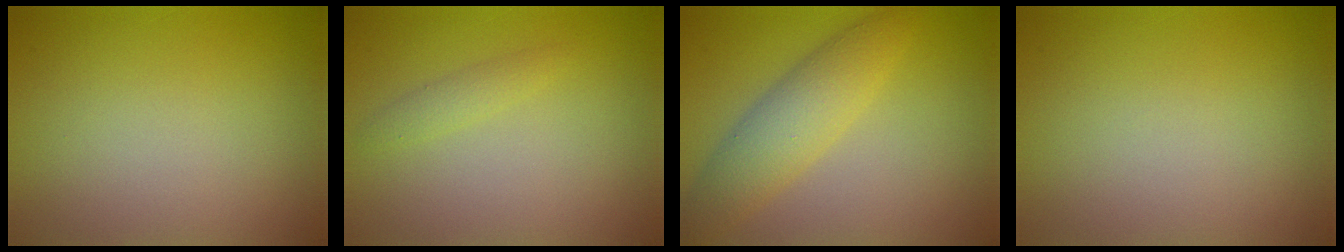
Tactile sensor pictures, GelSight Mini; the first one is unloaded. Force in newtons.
{"total": 1.2, "press": 1.2, "slide": 0.1}
{"total": 4.4, "press": 4.4, "slide": 0.2}
{"total": 0.0}